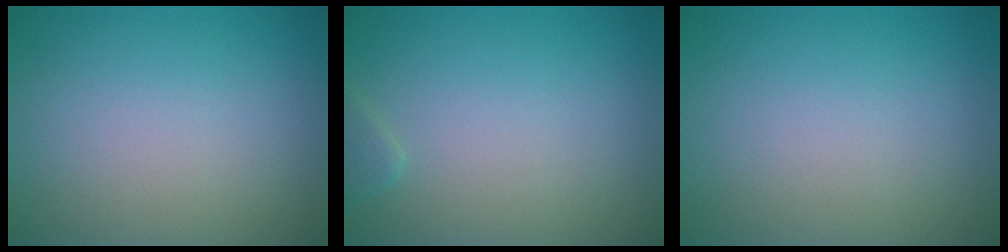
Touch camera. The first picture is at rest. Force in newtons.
{"total": 0.6, "press": 0.6, "slide": 0.1}
{"total": 0.0}